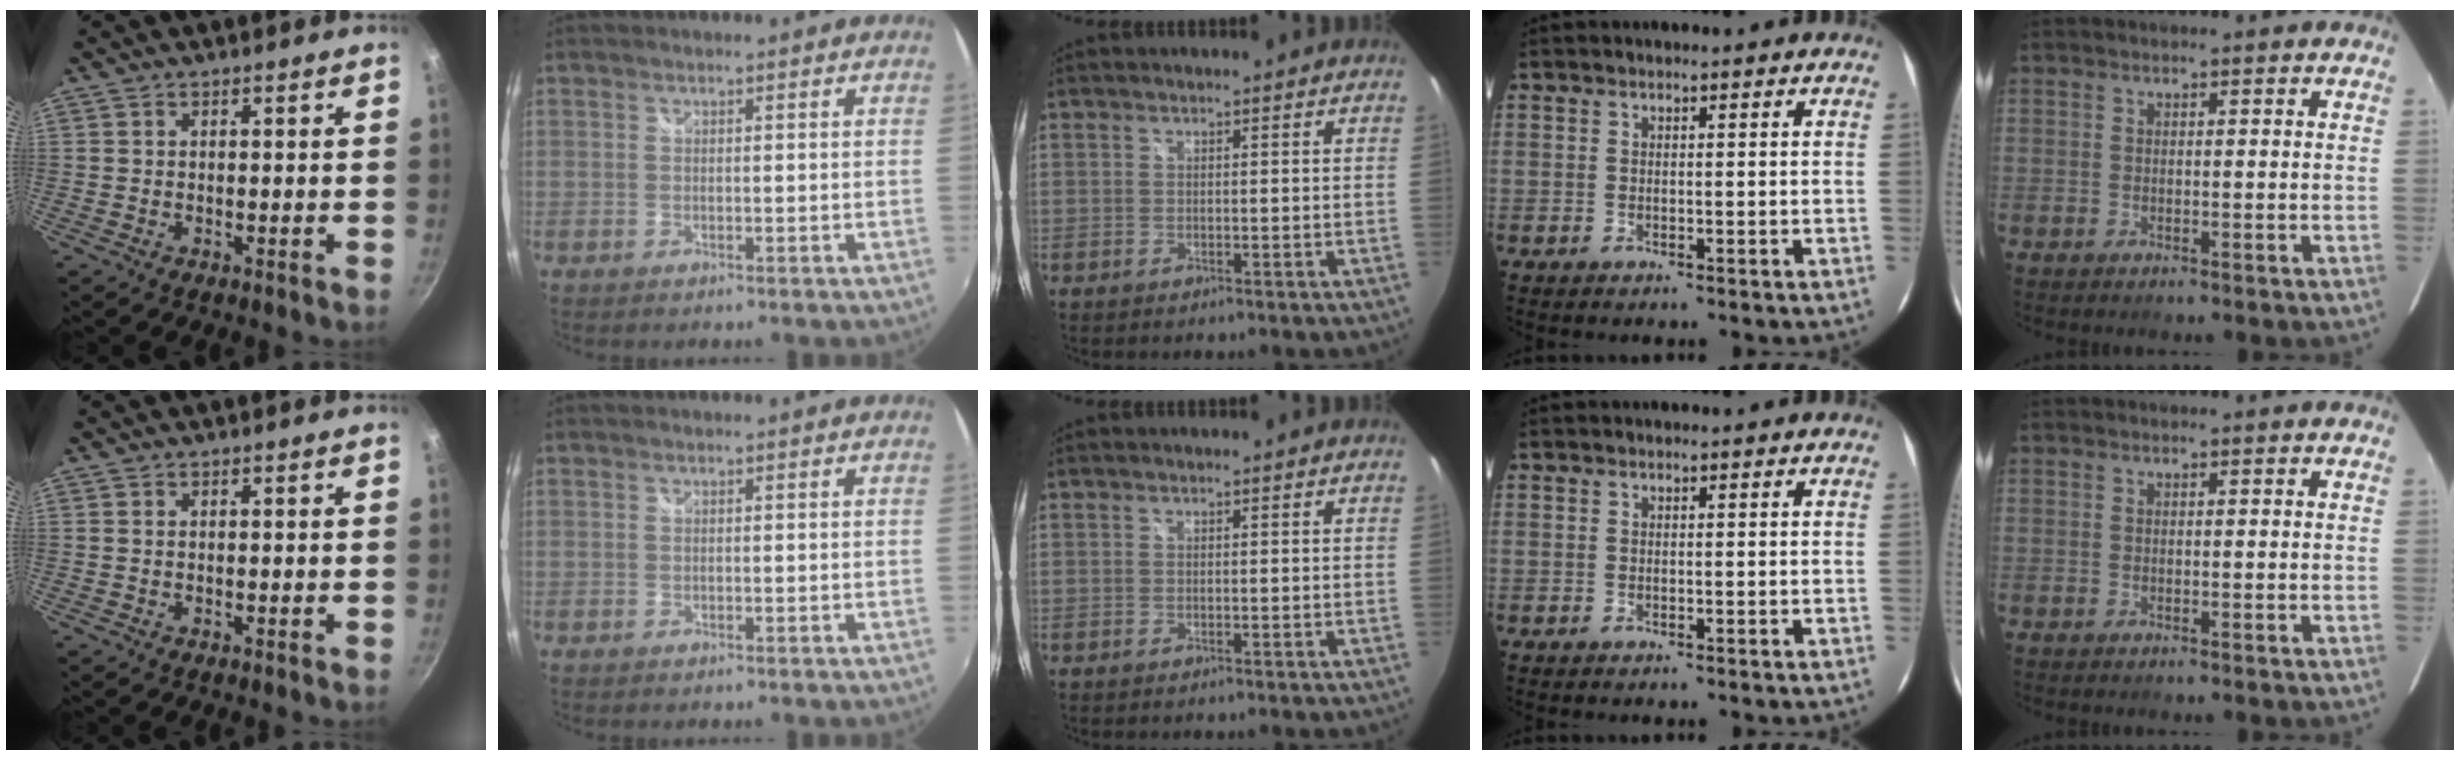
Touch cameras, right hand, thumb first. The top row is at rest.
{}